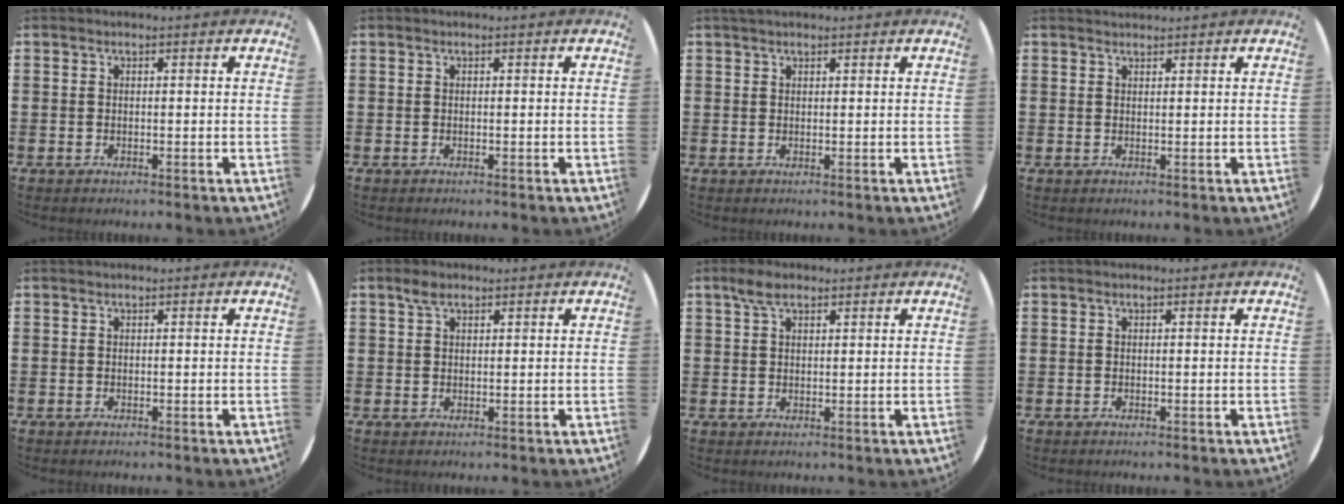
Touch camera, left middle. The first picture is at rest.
{"total": 0.0}
{"total": 1.2, "force": [1.1, 0.4, 0.2], "torque": [0.001, 0.001, 0.019]}
{"total": 0.8, "force": [0.8, 0.1, -0.1], "torque": [0.001, 0.002, 0.016]}
{"total": 0.0}
{"total": 2.1, "force": [1.5, 1.1, 1.0], "torque": [-0.015, 0.002, 0.025]}
{"total": 3.2, "force": [2.2, 1.7, 1.6], "torque": [-0.028, 0.005, 0.039]}
{"total": 0.0}